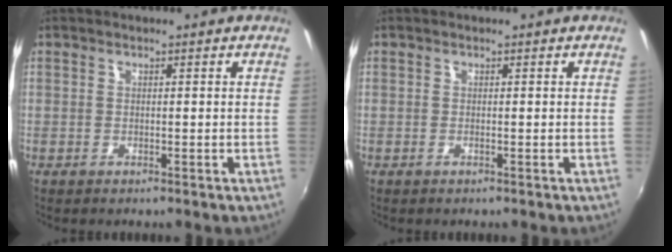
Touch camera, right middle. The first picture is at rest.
{"total": 0.5, "force": [-0.3, 0.0, 0.4], "torque": [-0.005, -0.001, -0.008]}